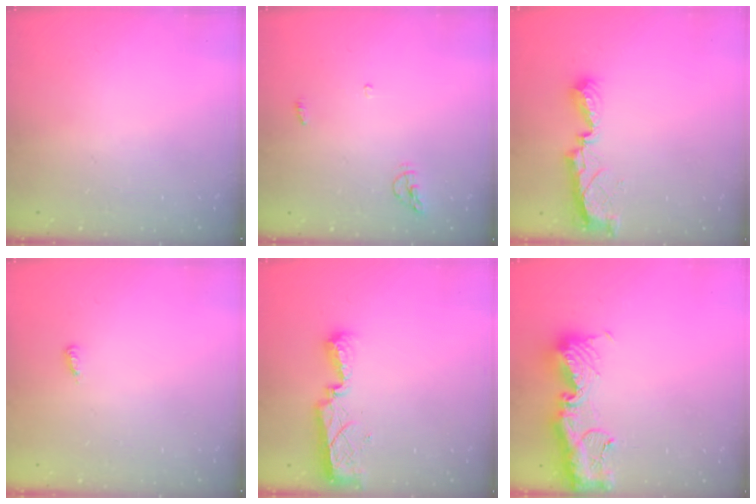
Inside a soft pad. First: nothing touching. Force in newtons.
{"total": 5.2, "press": 5.2, "slide": 0.7}
{"total": 8.8, "press": 8.7, "slide": 0.4}
{"total": 3.7, "press": 3.7, "slide": 0.2}
{"total": 8.2, "press": 8.2, "slide": 0.4}
{"total": 15.0, "press": 14.9, "slide": 1.8}